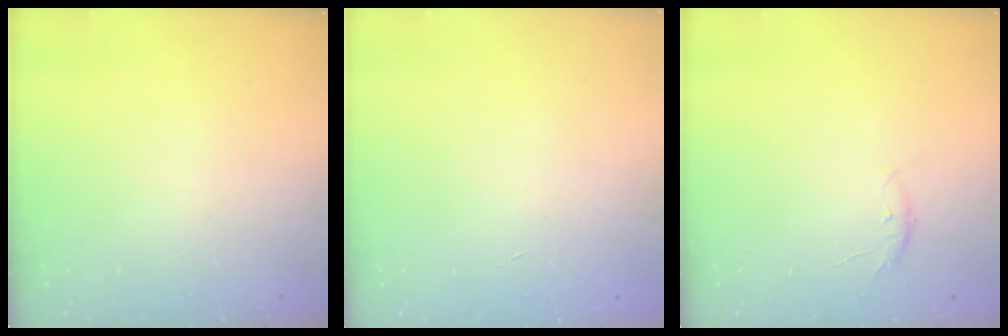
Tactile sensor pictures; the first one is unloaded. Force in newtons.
{"total": 0.0}
{"total": 4.2, "press": 4.2, "slide": 0.6}